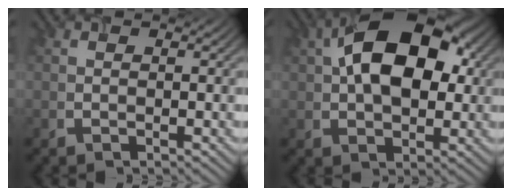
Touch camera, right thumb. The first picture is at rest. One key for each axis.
{"total": 13.6, "fx": 3.2, "fy": 7.9, "fz": 10.6, "tx": -0.171, "ty": 0.024, "tz": 0.041}